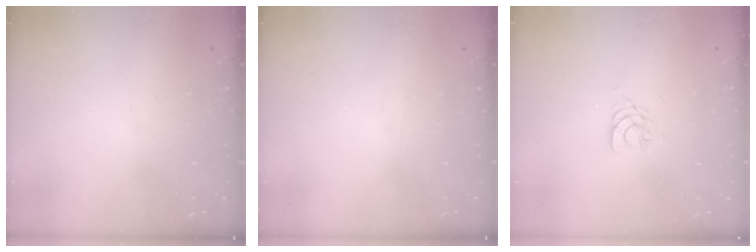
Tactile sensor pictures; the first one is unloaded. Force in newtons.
{"total": 0.0}
{"total": 3.5, "press": 3.5, "slide": 0.5}